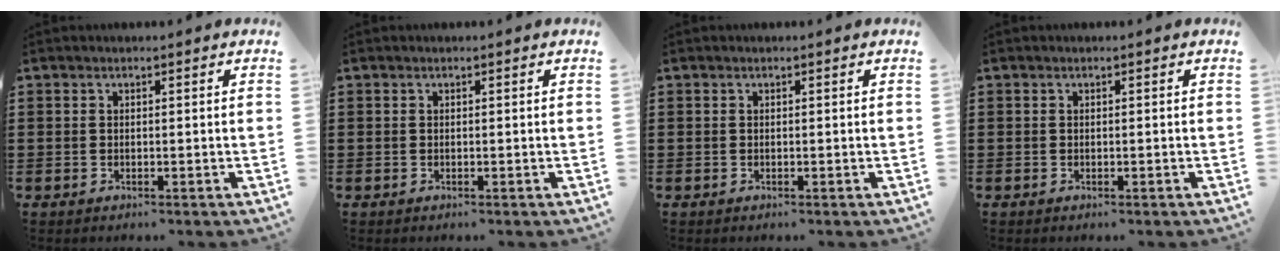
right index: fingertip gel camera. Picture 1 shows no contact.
{"total": 0.0}
{"total": 0.0}
{"total": 0.0}